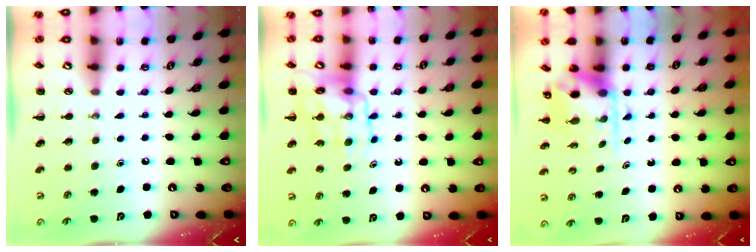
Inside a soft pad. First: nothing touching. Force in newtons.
{"total": 12.0, "press": 11.7, "slide": 2.4}
{"total": 3.9, "press": 3.8, "slide": 0.6}